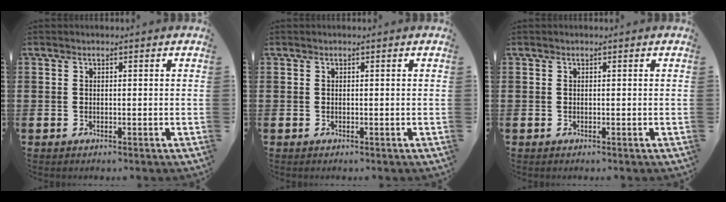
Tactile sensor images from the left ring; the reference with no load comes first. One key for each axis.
{"total": 0.0}
{"total": 0.0}